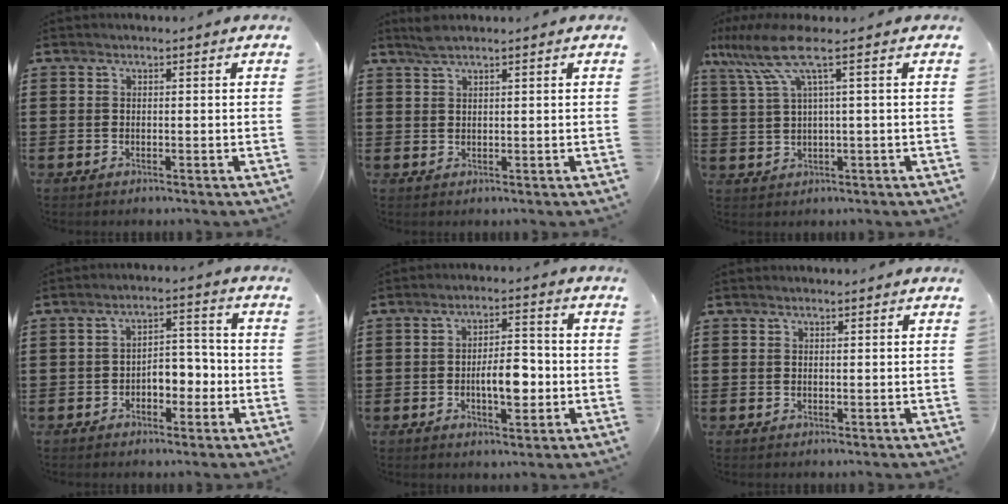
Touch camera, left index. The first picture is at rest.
{"total": 2.3, "force": [1.8, 0.2, 1.4], "torque": [-0.030, 0.002, 0.032]}
{"total": 7.8, "force": [3.1, 1.1, 7.1], "torque": [-0.168, -0.013, 0.046]}
{"total": 4.5, "force": [-1.9, 2.7, 3.0], "torque": [-0.050, 0.006, -0.042]}
{"total": 6.4, "force": [-1.2, 2.9, 5.6], "torque": [-0.083, 0.002, -0.026]}
{"total": 0.6, "force": [0.4, 0.0, 0.3], "torque": [-0.008, -0.001, 0.009]}